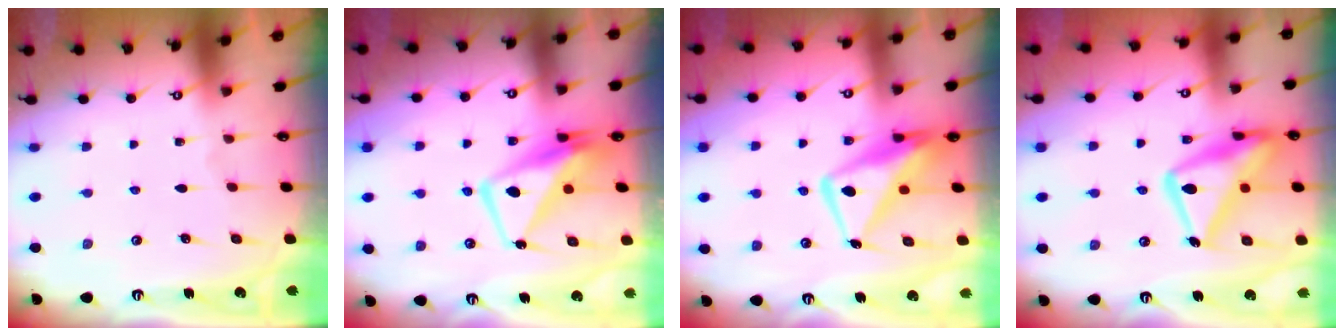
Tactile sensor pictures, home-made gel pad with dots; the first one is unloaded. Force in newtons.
{"total": 9.3, "press": 9.2, "slide": 1.5}
{"total": 12.8, "press": 12.7, "slide": 1.3}
{"total": 19.6, "press": 19.6, "slide": 1.5}